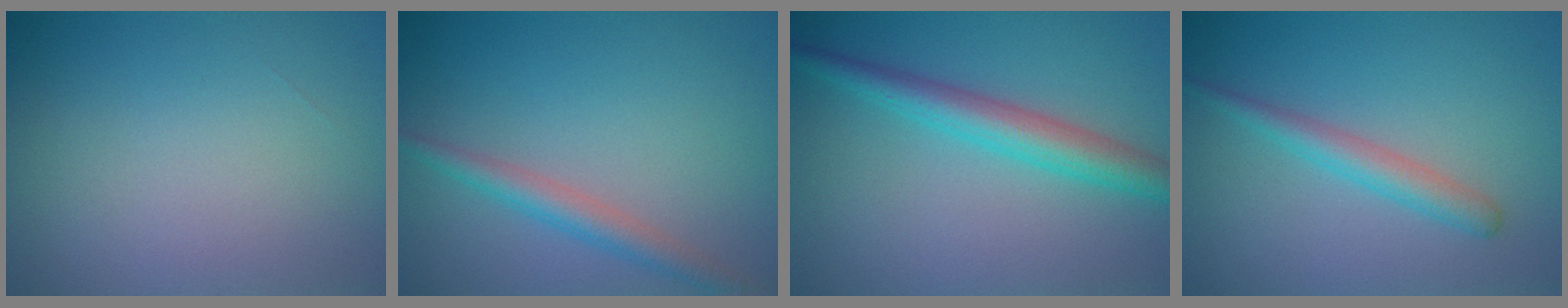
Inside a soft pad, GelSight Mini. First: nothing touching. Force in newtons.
{"total": 2.7, "press": 2.7, "slide": 0.1}
{"total": 4.1, "press": 4.1, "slide": 0.1}
{"total": 2.3, "press": 2.3, "slide": 0.0}